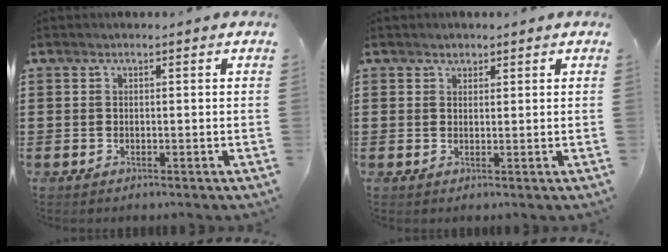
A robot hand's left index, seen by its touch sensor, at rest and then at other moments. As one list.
[{"total": 1.2, "force": [1.0, 0.6, 0.0], "torque": [0.006, 0.000, 0.018]}]